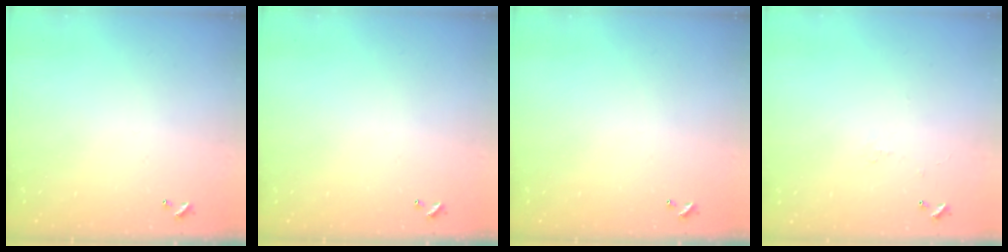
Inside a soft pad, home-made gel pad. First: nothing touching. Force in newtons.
{"total": 0.0}
{"total": 0.0}
{"total": 0.7, "press": 0.2, "slide": 0.6}